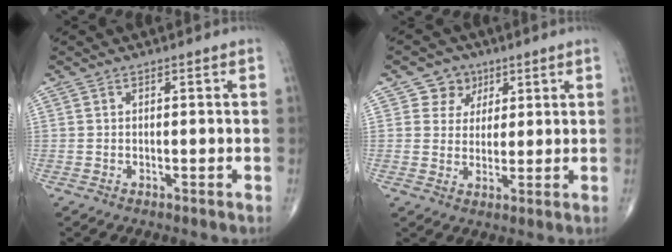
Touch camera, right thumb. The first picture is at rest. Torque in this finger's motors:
{"motor_torque": [-0.14, 0.21, 0.26, 0.25, 0.00]}